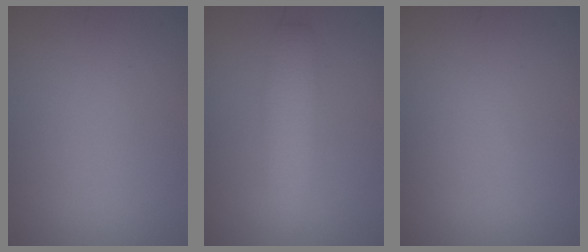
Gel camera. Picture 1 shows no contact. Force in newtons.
{"total": 3.6, "press": 3.6, "slide": 0.2}
{"total": 0.0}